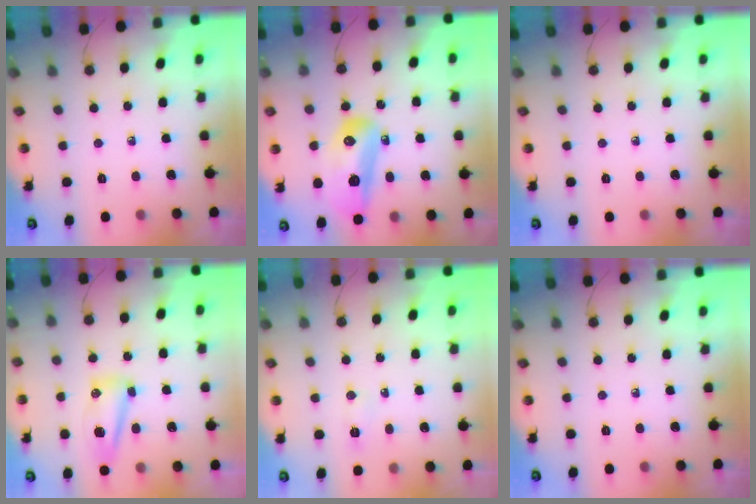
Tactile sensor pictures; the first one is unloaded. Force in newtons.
{"total": 14.0, "press": 13.9, "slide": 2.1}
{"total": 0.0}
{"total": 13.3, "press": 11.6, "slide": 6.6}
{"total": 5.2, "press": 5.0, "slide": 1.4}
{"total": 0.0}